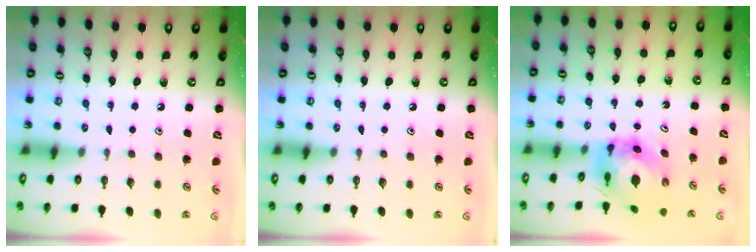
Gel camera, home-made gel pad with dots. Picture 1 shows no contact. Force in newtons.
{"total": 0.0}
{"total": 5.8, "press": 5.8, "slide": 0.5}